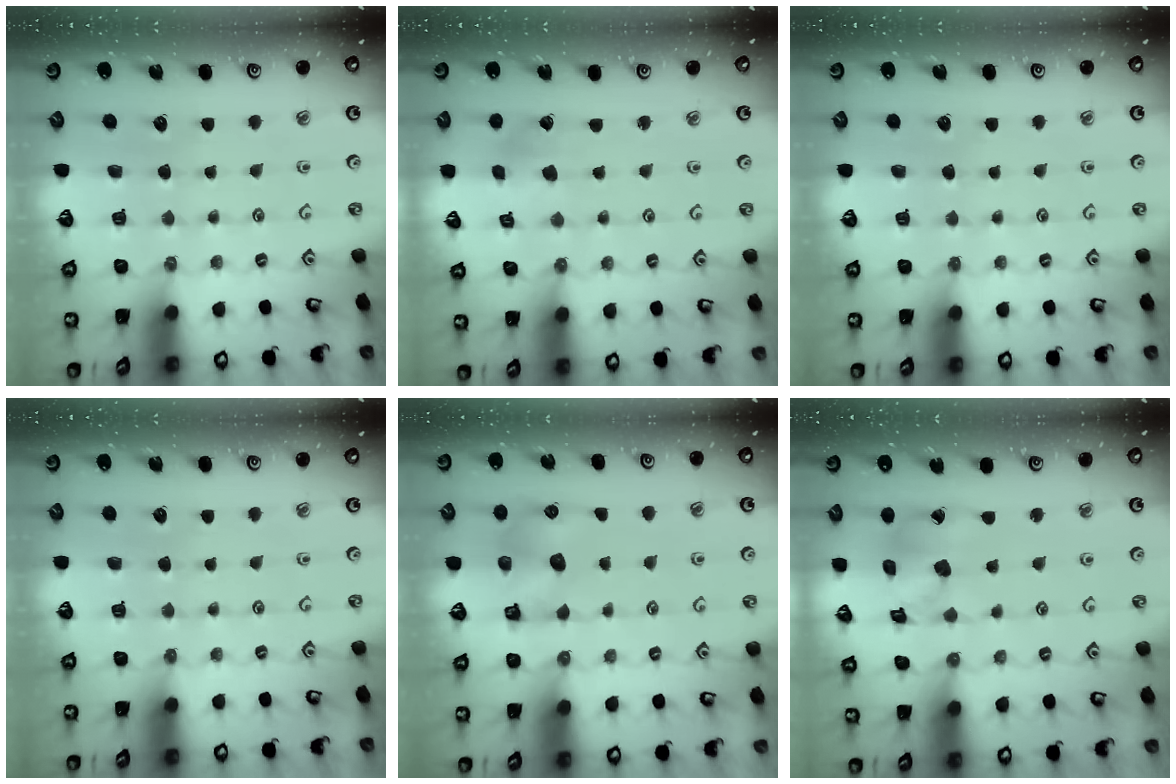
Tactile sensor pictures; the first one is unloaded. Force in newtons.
{"total": 1.6, "press": 1.6, "slide": 0.2}
{"total": 0.0}
{"total": 0.0}
{"total": 6.7, "press": 6.7, "slide": 0.3}
{"total": 11.9, "press": 11.8, "slide": 1.2}